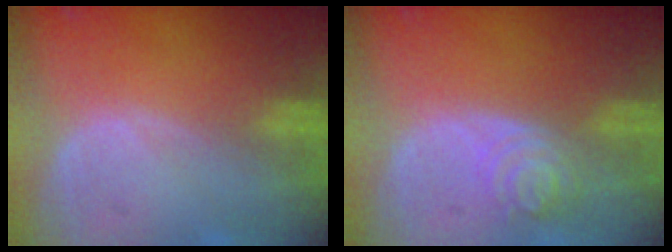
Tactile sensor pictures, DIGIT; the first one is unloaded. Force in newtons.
{"total": 4.1, "press": 4.1, "slide": 0.1}